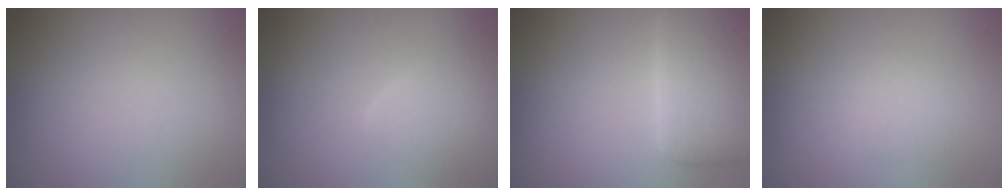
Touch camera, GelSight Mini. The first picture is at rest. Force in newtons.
{"total": 4.8, "press": 4.8, "slide": 0.2}
{"total": 6.4, "press": 6.4, "slide": 0.3}
{"total": 1.2, "press": 1.2, "slide": 0.0}